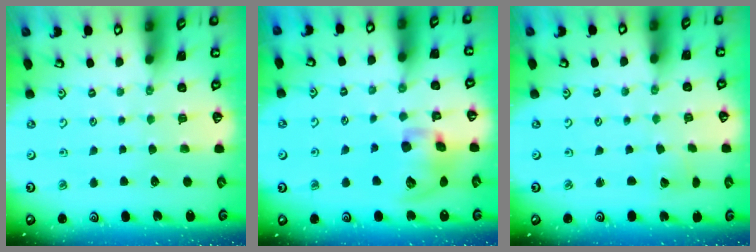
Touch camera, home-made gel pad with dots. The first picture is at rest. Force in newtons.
{"total": 13.2, "press": 13.0, "slide": 2.1}
{"total": 2.1, "press": 2.1, "slide": 0.1}